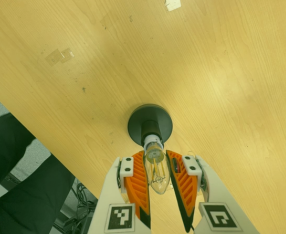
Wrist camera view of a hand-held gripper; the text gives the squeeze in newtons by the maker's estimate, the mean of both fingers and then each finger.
{"total": 15.5, "left": 14.7, "right": 16.2}